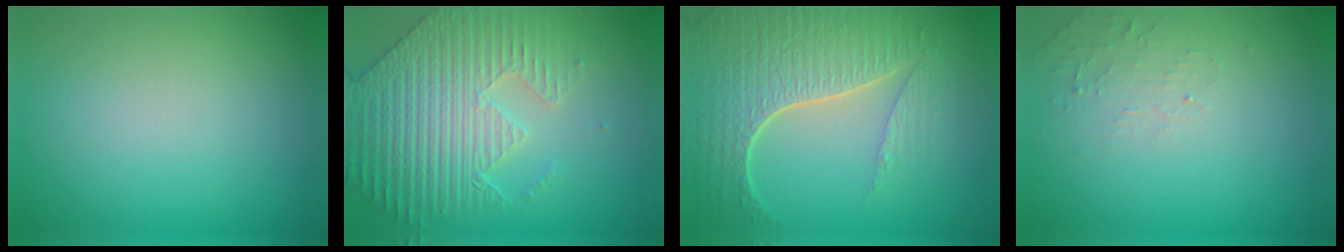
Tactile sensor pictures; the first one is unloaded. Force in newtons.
{"total": 6.3, "press": 5.5, "slide": 3.2}
{"total": 7.5, "press": 5.6, "slide": 5.0}
{"total": 1.6, "press": 1.5, "slide": 0.3}